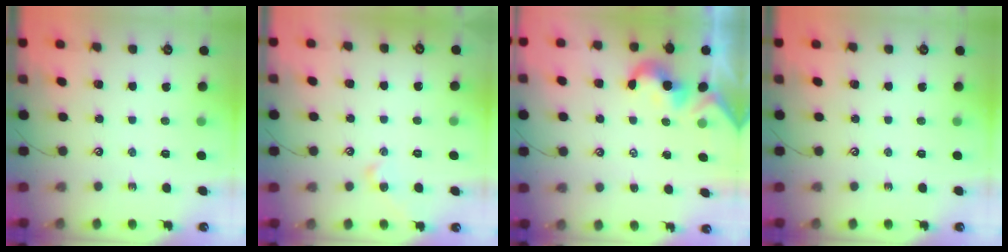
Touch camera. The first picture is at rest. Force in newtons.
{"total": 2.0, "press": 1.9, "slide": 0.6}
{"total": 2.1, "press": 2.0, "slide": 0.5}
{"total": 0.0}